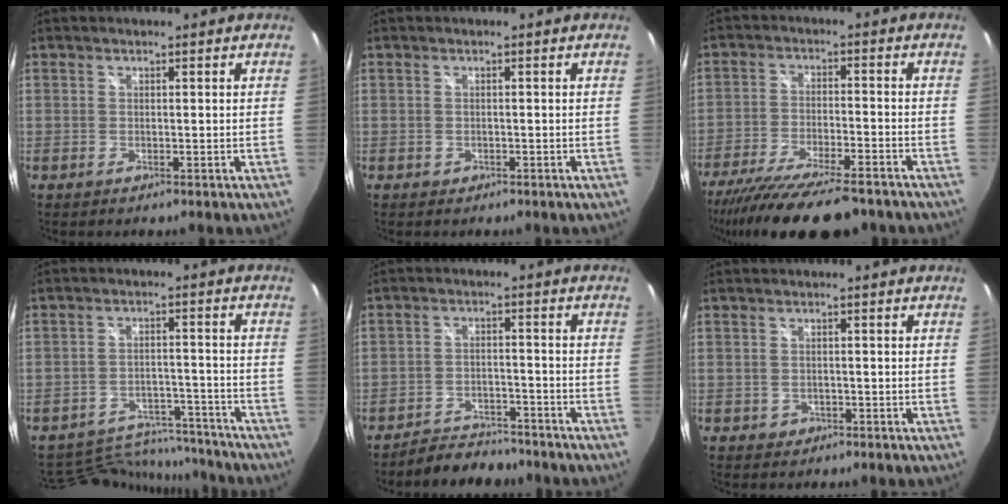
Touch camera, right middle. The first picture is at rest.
{"total": 1.0, "force": [-0.5, 0.8, 0.2], "torque": [-0.005, -0.003, -0.004]}
{"total": 19.0, "force": [-15.6, 4.0, 9.9], "torque": [-0.195, -0.045, -0.246]}
{"total": 15.6, "force": [-14.3, 5.4, 3.2], "torque": [-0.081, 0.026, -0.188]}
{"total": 7.4, "force": [-6.8, 2.5, 1.5], "torque": [-0.049, 0.007, -0.099]}
{"total": 1.9, "force": [-0.8, 1.7, 0.4], "torque": [-0.010, -0.003, -0.008]}